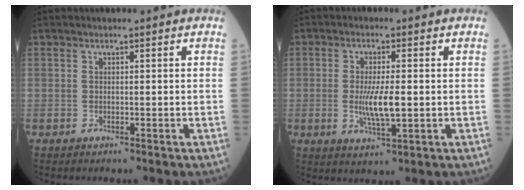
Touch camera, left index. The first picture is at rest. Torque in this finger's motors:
{"motor_torque": [1.20, -0.21, 0.21, 0.08]}